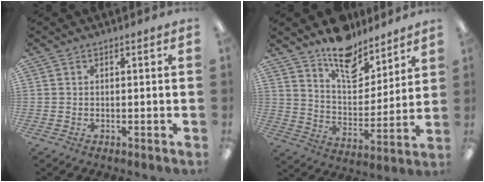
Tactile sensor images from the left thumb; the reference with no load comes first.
{"total": 14.2, "force": [11.7, 6.4, 4.8], "torque": [-0.074, -0.084, 0.215]}